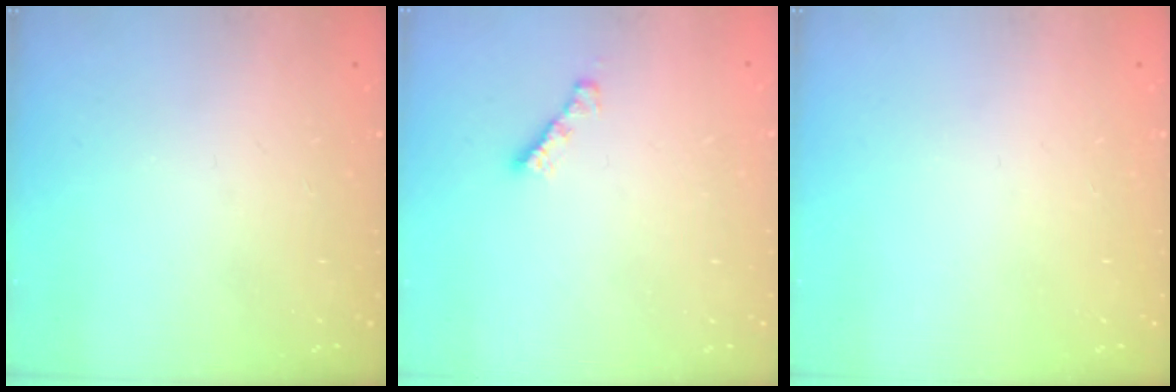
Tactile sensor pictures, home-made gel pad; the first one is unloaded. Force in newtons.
{"total": 2.7, "press": 2.7, "slide": 0.3}
{"total": 0.0}